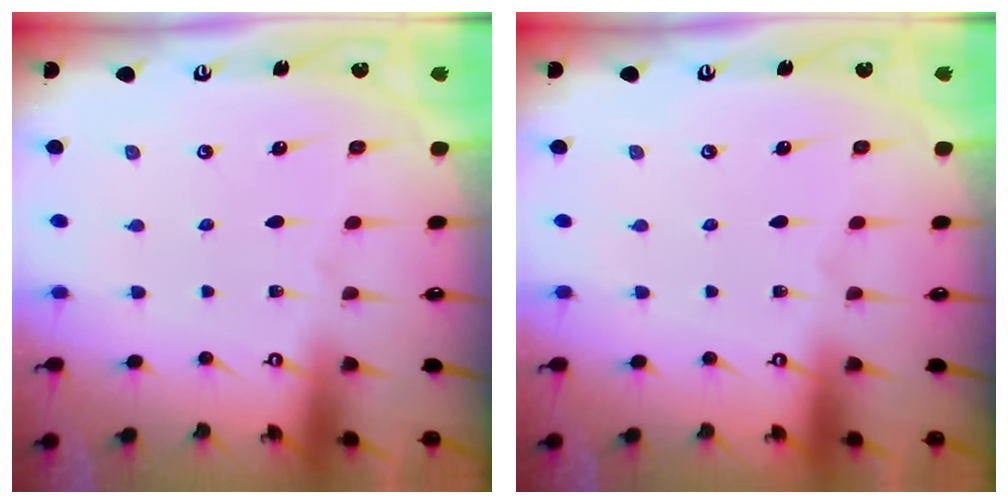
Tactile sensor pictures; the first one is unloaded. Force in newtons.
{"total": 0.0}